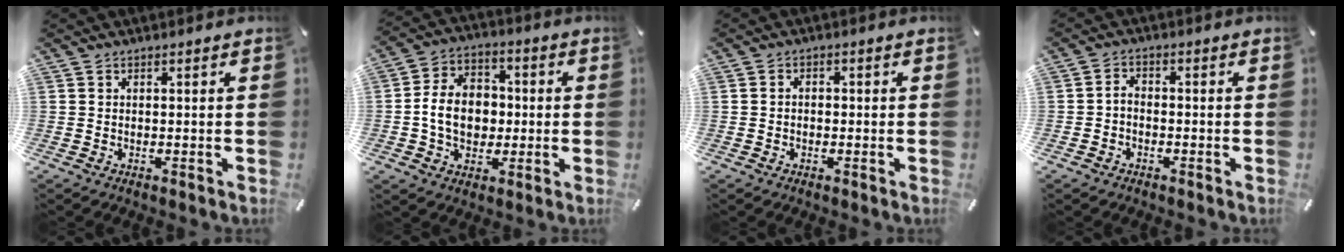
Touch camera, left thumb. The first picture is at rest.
{"total": 10.8, "force": [-1.0, 8.8, 6.2], "torque": [-0.130, 0.019, -0.018]}
{"total": 1.8, "force": [-0.8, 1.4, 0.7], "torque": [-0.014, 0.008, -0.019]}
{"total": 2.5, "force": [-1.2, 1.8, 1.2], "torque": [-0.025, 0.010, -0.025]}